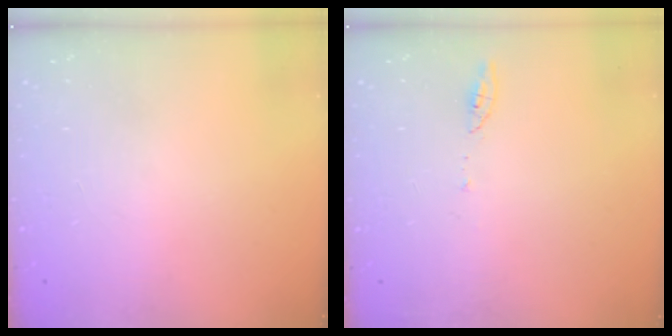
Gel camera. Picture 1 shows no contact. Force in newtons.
{"total": 4.8, "press": 4.8, "slide": 0.6}